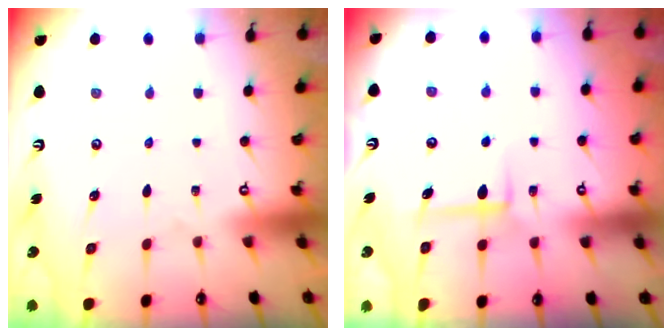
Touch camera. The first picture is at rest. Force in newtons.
{"total": 5.9, "press": 5.8, "slide": 0.4}